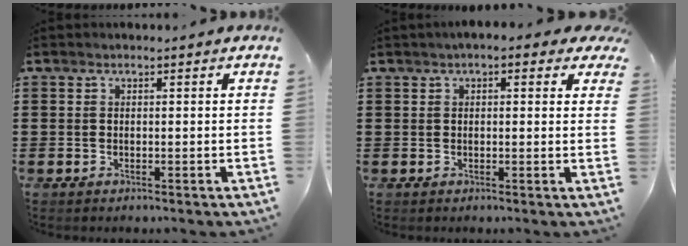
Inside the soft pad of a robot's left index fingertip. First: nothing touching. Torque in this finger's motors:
{"motor_torque": [1.32, -0.34, 1.05, 0.13]}